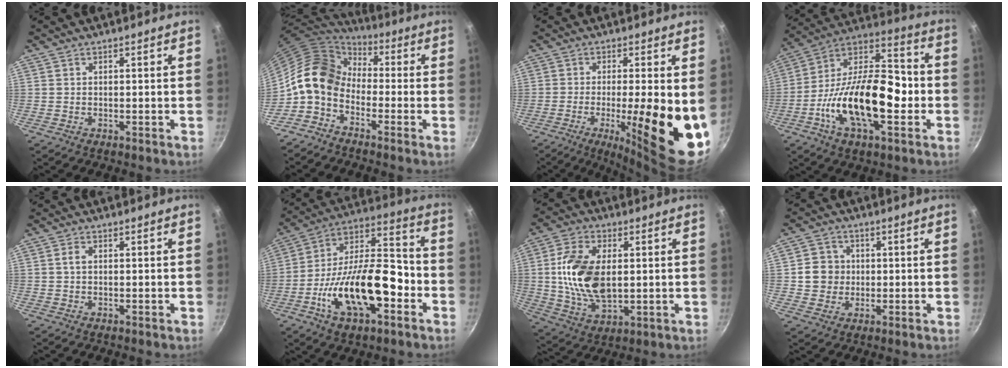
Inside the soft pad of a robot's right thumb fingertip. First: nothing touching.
{"total": 10.9, "force": [-1.8, 8.0, 7.1], "torque": [-0.104, 0.038, -0.057]}
{"total": 17.9, "force": [-2.7, 4.4, 17.2], "torque": [-0.225, -0.022, -0.035]}
{"total": 23.3, "force": [-5.0, 11.4, 19.7], "torque": [-0.320, 0.042, -0.101]}
{"total": 1.4, "force": [0.2, 0.9, 1.1], "torque": [-0.021, 0.005, 0.003]}
{"total": 22.2, "force": [-7.2, 10.5, 18.2], "torque": [-0.289, 0.050, -0.129]}
{"total": 15.2, "force": [1.4, 9.0, 12.2], "torque": [-0.214, -0.003, 0.028]}
{"total": 6.0, "force": [0.2, 5.7, 1.9], "torque": [-0.002, 0.009, -0.004]}